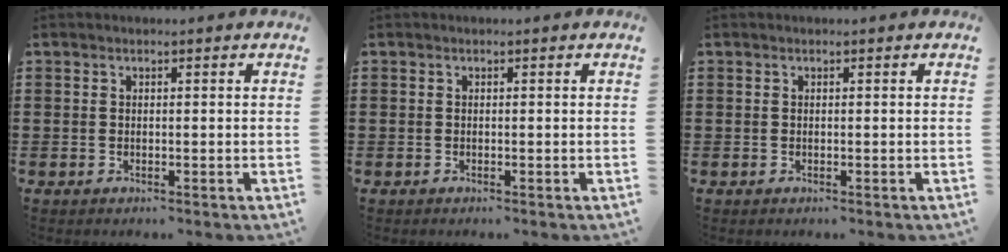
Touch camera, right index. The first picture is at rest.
{"total": 0.0}
{"total": 0.0}